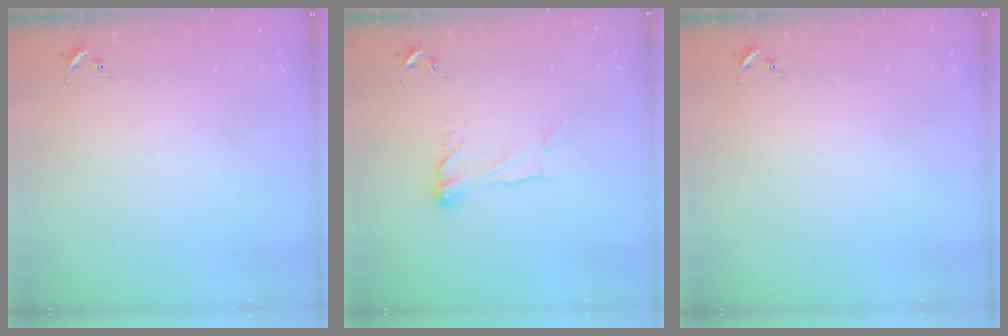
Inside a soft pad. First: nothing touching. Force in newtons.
{"total": 9.8, "press": 9.8, "slide": 0.7}
{"total": 0.0}